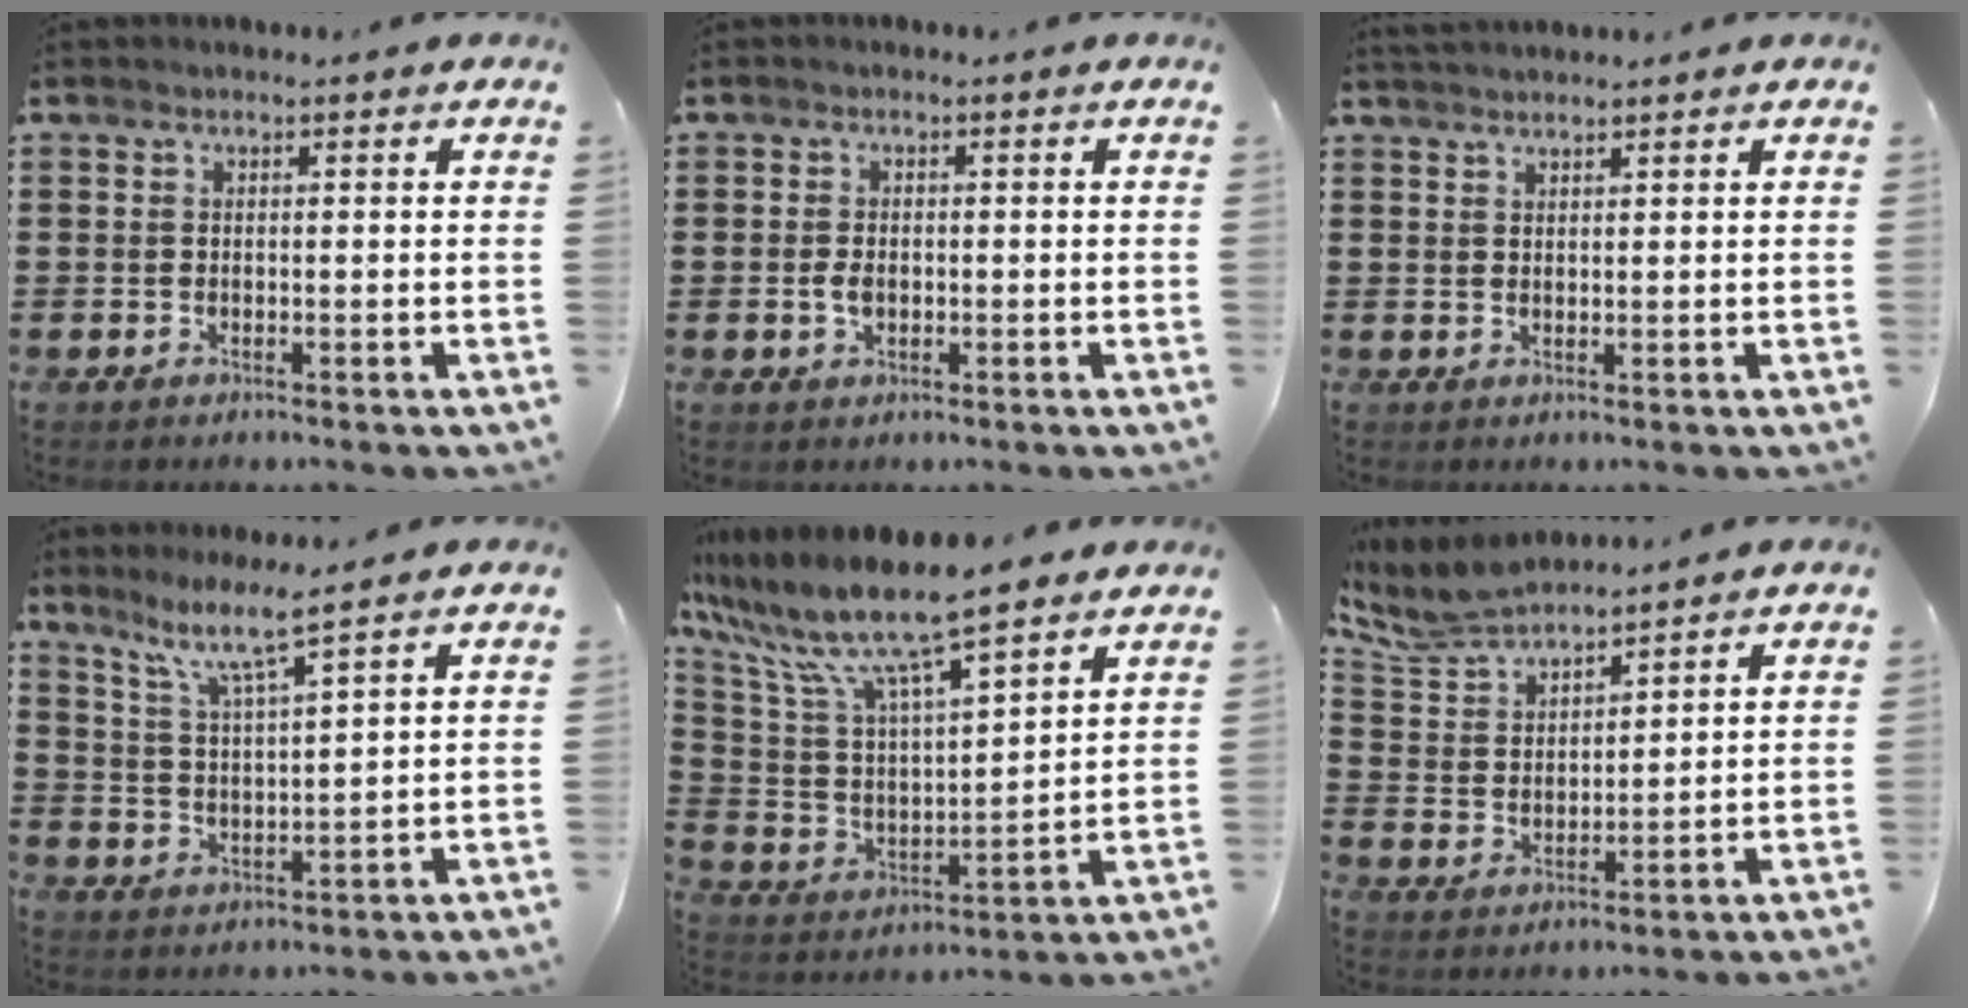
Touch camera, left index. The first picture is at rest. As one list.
[{"total": 2.3, "force": [-0.2, 1.3, 1.8], "torque": [-0.051, -0.002, -0.009]}, {"total": 1.5, "force": [1.5, -0.1, 0.2], "torque": [-0.006, 0.002, 0.031]}, {"total": 5.6, "force": [4.5, -0.4, 3.2], "torque": [-0.080, -0.022, 0.075]}, {"total": 10.7, "force": [8.9, 0.7, 5.9], "torque": [-0.159, -0.055, 0.146]}, {"total": 6.6, "force": [6.2, 1.1, 1.9], "torque": [-0.065, -0.023, 0.112]}]